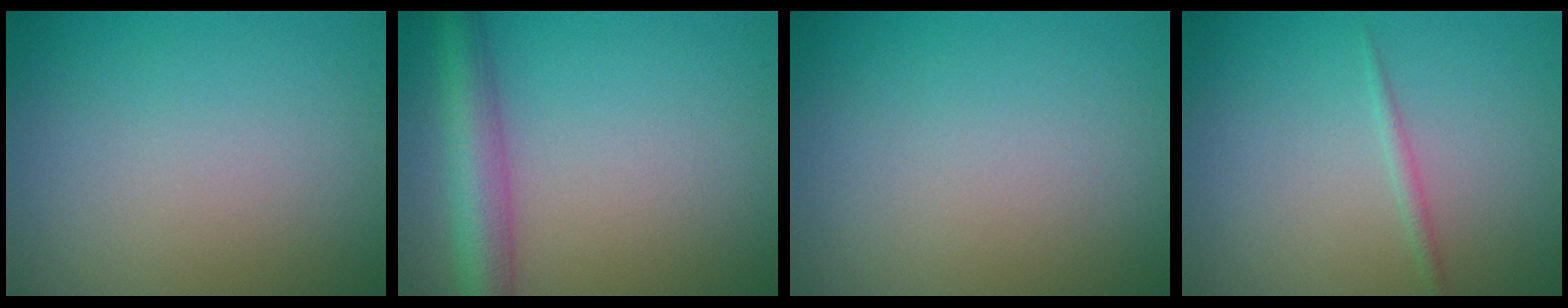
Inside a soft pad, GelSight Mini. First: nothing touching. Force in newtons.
{"total": 4.9, "press": 4.9, "slide": 0.2}
{"total": 0.0}
{"total": 0.8, "press": 0.8, "slide": 0.0}